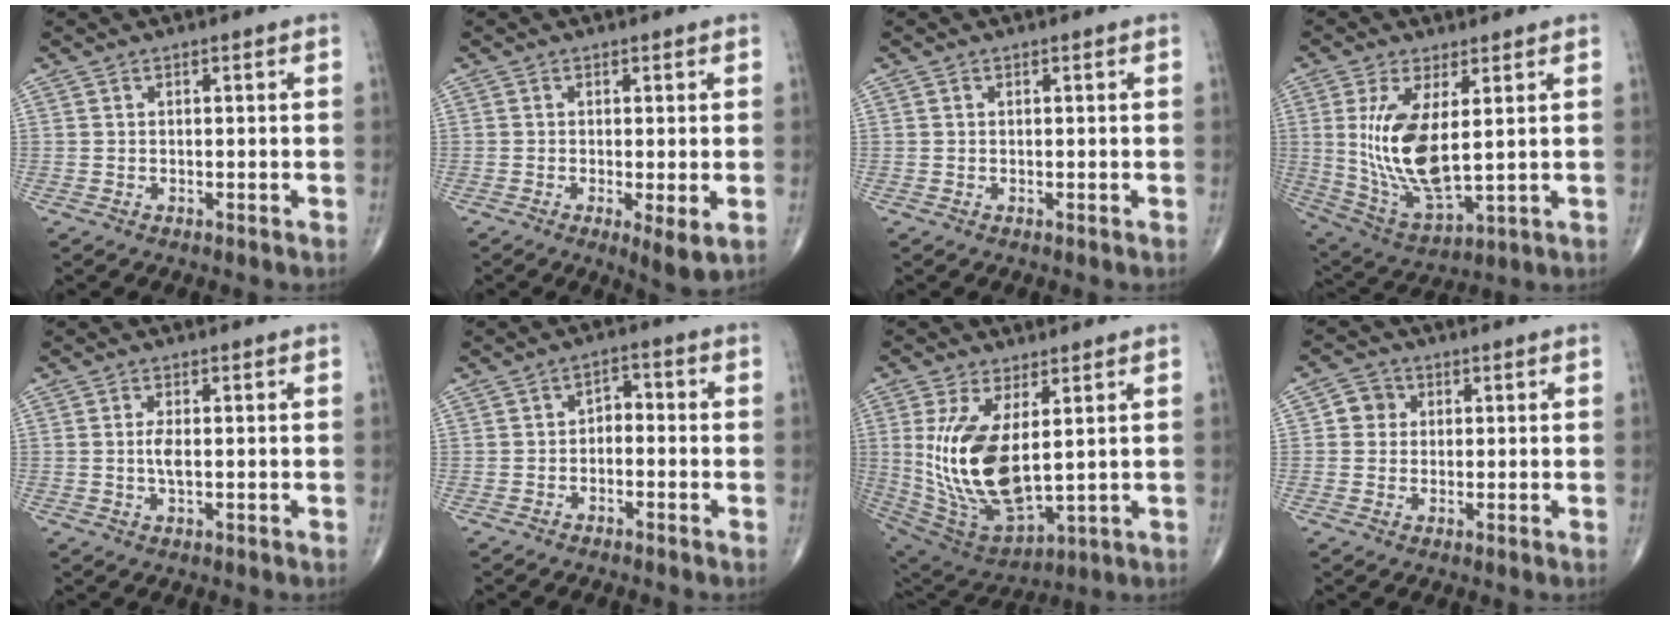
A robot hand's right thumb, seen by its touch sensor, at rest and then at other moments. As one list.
[{"total": 4.2, "force": [-0.9, 0.9, 4.1], "torque": [-0.069, -0.016, -0.018]}, {"total": 0.0}, {"total": 14.5, "force": [2.2, 5.8, 13.1], "torque": [-0.264, -0.026, 0.061]}, {"total": 2.5, "force": [0.0, 0.8, 2.4], "torque": [-0.052, -0.004, 0.000]}, {"total": 3.2, "force": [-1.1, 2.1, 2.1], "torque": [-0.022, 0.027, -0.027]}, {"total": 17.6, "force": [2.3, 8.1, 15.5], "torque": [-0.314, -0.027, 0.070]}, {"total": 3.9, "force": [0.7, 3.6, 1.1], "torque": [0.005, 0.004, 0.005]}]